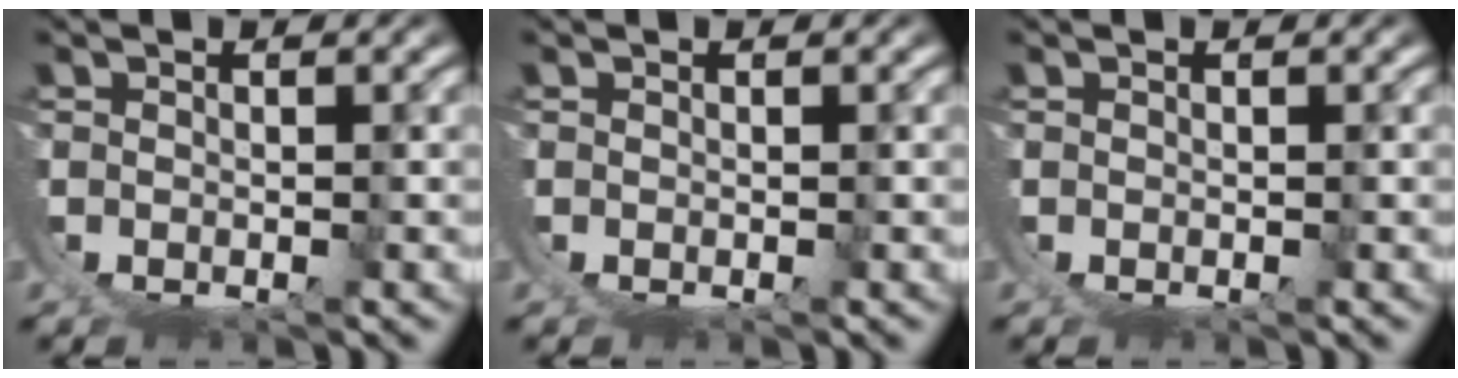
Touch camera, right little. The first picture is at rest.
{"total": 0.0}
{"total": 0.0}